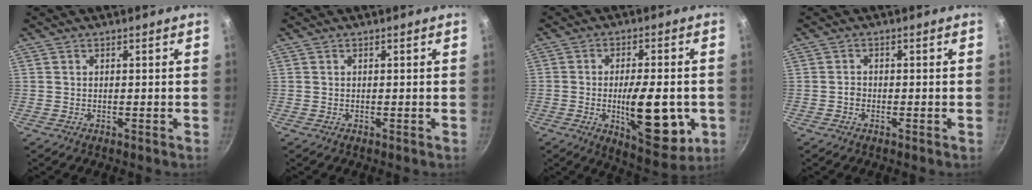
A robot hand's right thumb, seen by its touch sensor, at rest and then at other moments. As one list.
[{"total": 0.0}, {"total": 16.1, "force": [-3.2, 6.4, 14.4], "torque": [-0.185, -0.006, -0.038]}, {"total": 1.1, "force": [-0.5, 0.9, 0.4], "torque": [-0.003, 0.006, -0.008]}]